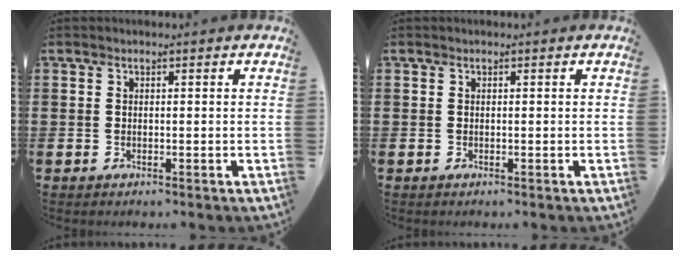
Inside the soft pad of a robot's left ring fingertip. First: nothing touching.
{"total": 0.0}